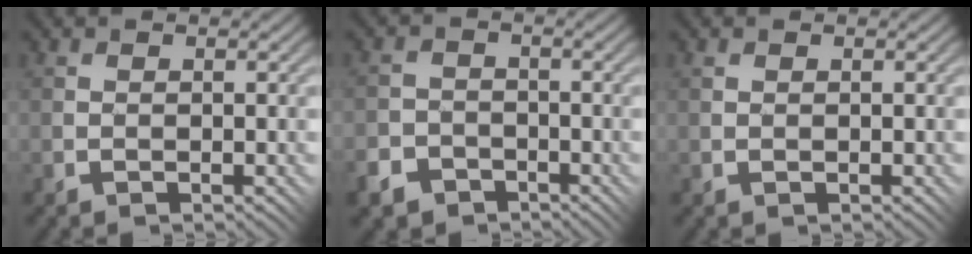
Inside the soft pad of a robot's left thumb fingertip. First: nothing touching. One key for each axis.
{"total": 5.4, "fx": -3.7, "fy": 3.9, "fz": 0.9, "tx": -0.017, "ty": -0.009, "tz": -0.073}
{"total": 0.6, "fx": 0.3, "fy": 0.3, "fz": 0.4, "tx": -0.007, "ty": 0.001, "tz": 0.008}